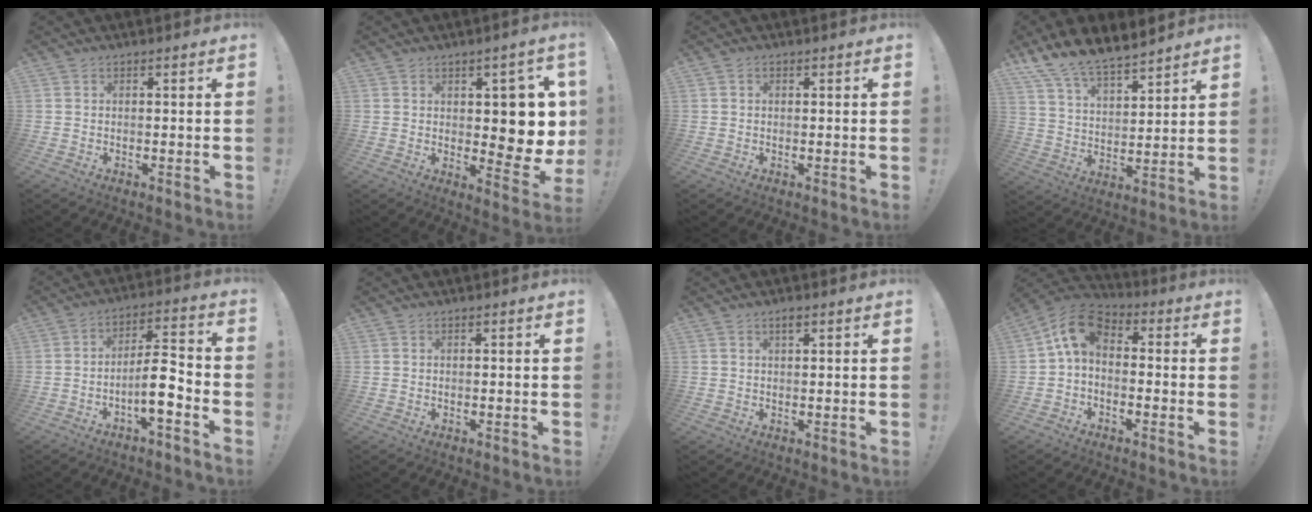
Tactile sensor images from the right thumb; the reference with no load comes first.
{"total": 8.2, "force": [1.8, 4.8, 6.4], "torque": [-0.073, -0.017, 0.038]}
{"total": 0.8, "force": [0.2, 0.6, 0.4], "torque": [-0.007, 0.003, 0.004]}
{"total": 11.2, "force": [10.4, 2.9, 3.2], "torque": [-0.075, -0.083, 0.192]}
{"total": 10.4, "force": [-4.4, 2.9, 8.9], "torque": [-0.147, 0.022, -0.079]}
{"total": 0.0}
{"total": 1.6, "force": [1.1, 0.6, 1.1], "torque": [-0.016, -0.001, 0.017]}
{"total": 9.3, "force": [1.1, 5.9, 7.2], "torque": [-0.134, 0.011, 0.024]}